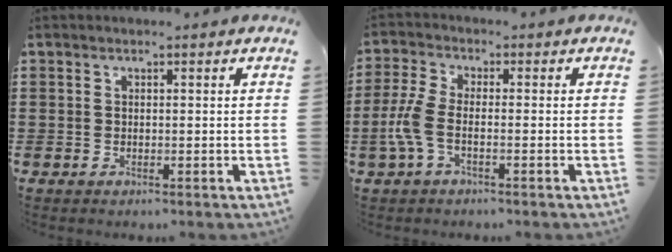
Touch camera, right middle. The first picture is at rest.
{"total": 5.2, "force": [-1.3, 2.4, 4.5], "torque": [-0.119, -0.006, -0.033]}